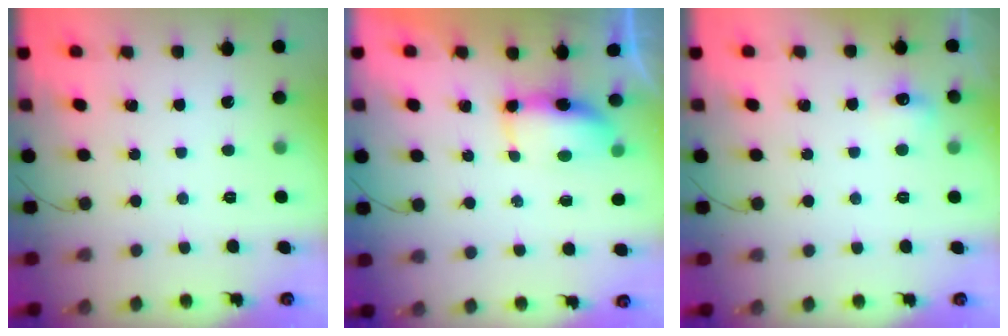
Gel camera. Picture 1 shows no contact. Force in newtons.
{"total": 7.5, "press": 6.8, "slide": 3.2}
{"total": 6.3, "press": 6.0, "slide": 1.9}